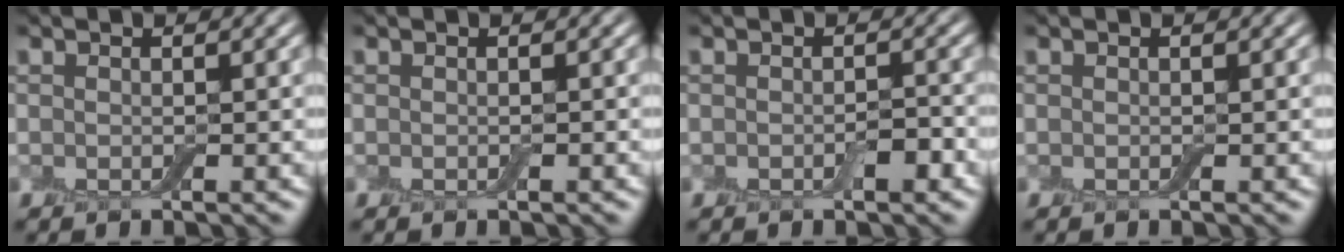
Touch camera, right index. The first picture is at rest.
{"total": 0.0}
{"total": 1.2, "force": [-0.5, 0.5, 1.0], "torque": [-0.014, 0.000, -0.007]}
{"total": 0.0}